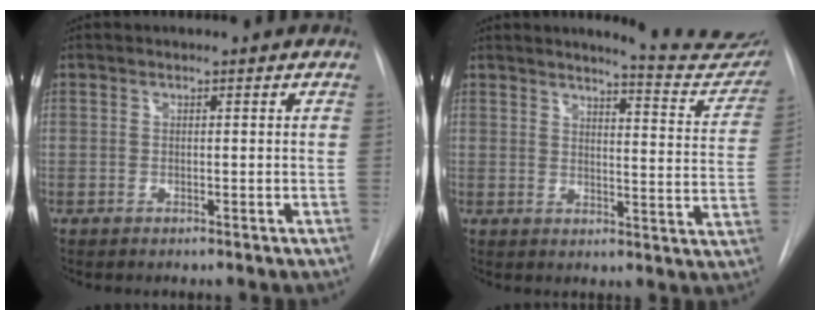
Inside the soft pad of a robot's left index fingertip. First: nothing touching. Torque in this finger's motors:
{"motor_torque": [0.99, -1.15, 0.11, 0.00]}